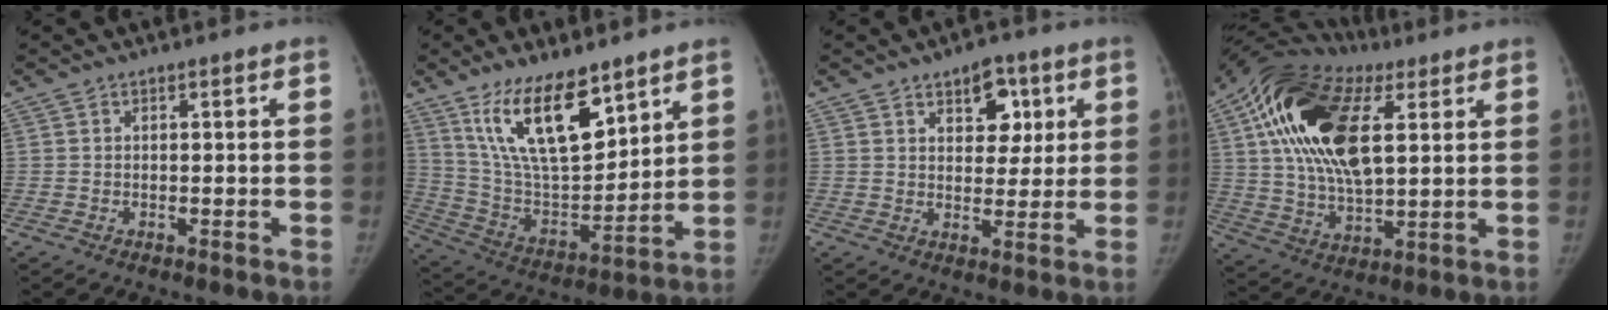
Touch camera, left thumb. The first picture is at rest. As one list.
[{"total": 18.0, "force": [11.3, 6.9, 12.2], "torque": [-0.179, -0.065, 0.224]}, {"total": 7.6, "force": [3.5, 4.8, 4.7], "torque": [-0.022, -0.016, 0.047]}, {"total": 23.5, "force": [7.6, 11.6, 18.9], "torque": [-0.356, -0.003, 0.127]}]